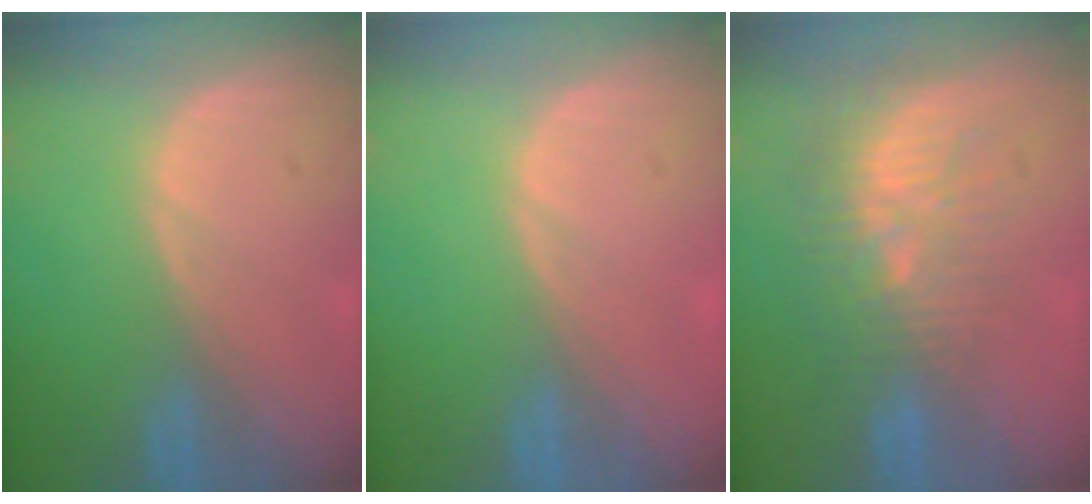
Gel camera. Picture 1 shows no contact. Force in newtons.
{"total": 0.0}
{"total": 10.3, "press": 8.9, "slide": 5.2}